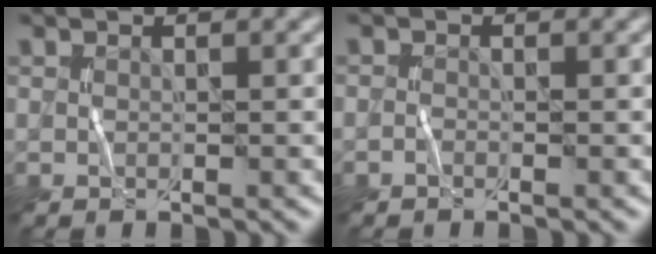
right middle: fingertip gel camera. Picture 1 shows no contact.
{"total": 0.5, "force": [-0.4, 0.3, 0.2], "torque": [-0.002, -0.001, -0.009]}